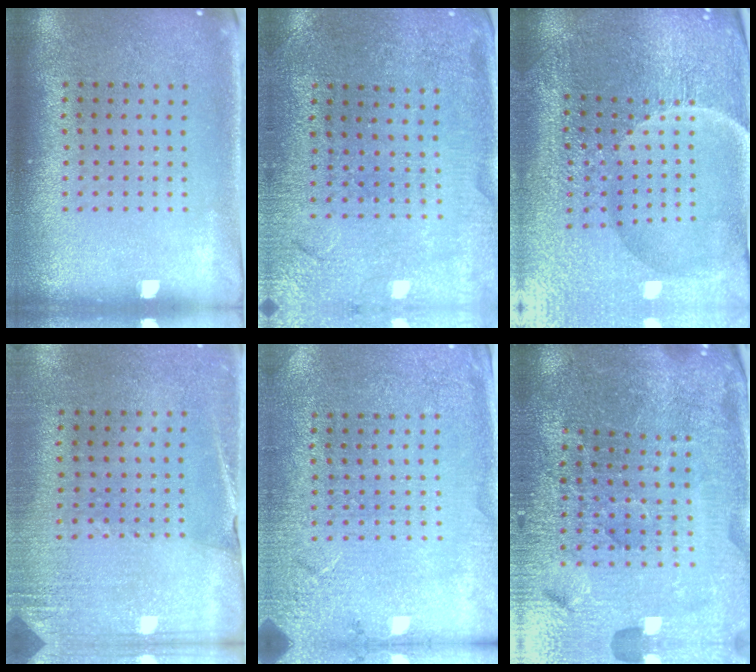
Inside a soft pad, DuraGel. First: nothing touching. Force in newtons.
{"total": 0.7, "press": 0.7, "slide": 0.1}
{"total": 4.9, "press": 4.7, "slide": 1.3}
{"total": 2.6, "press": 2.4, "slide": 1.0}
{"total": 2.6, "press": 2.6, "slide": 0.4}
{"total": 5.4, "press": 5.0, "slide": 1.9}